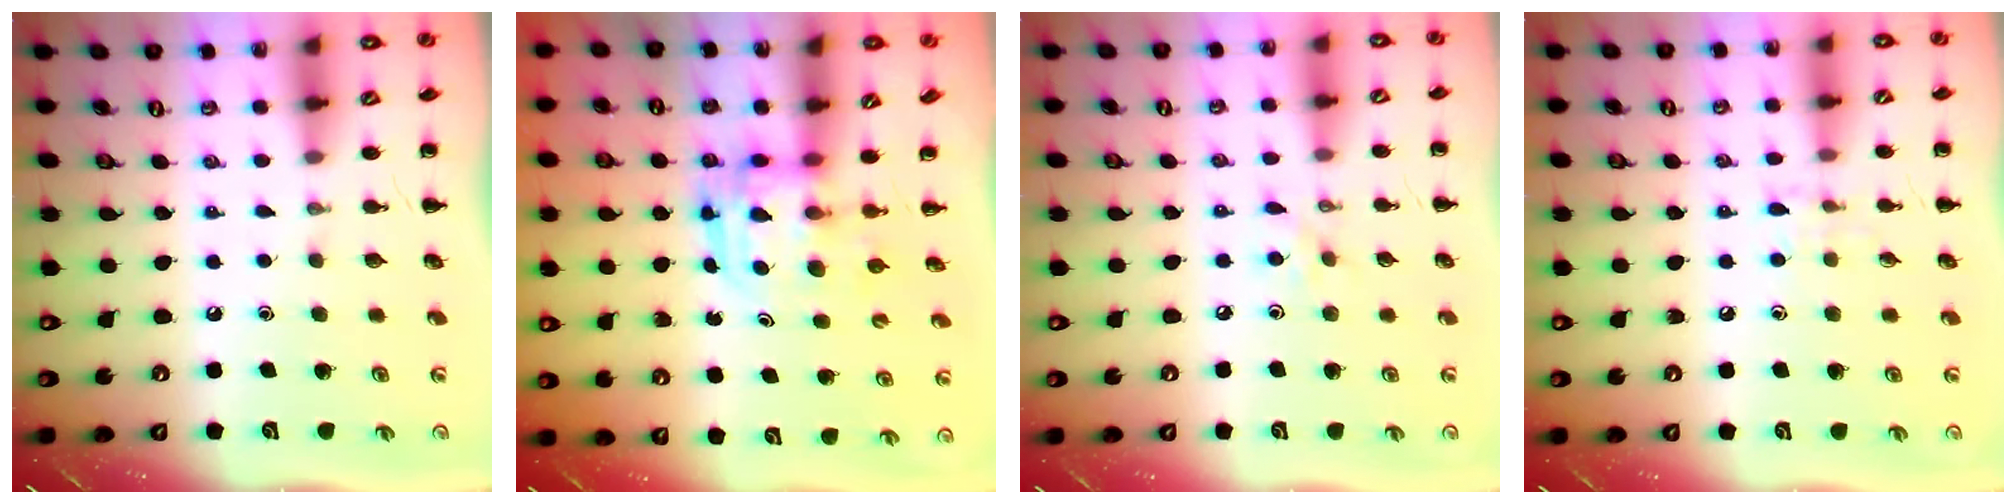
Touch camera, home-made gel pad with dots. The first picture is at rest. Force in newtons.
{"total": 3.0, "press": 3.0, "slide": 0.3}
{"total": 3.7, "press": 3.5, "slide": 1.3}
{"total": 5.5, "press": 5.2, "slide": 1.5}